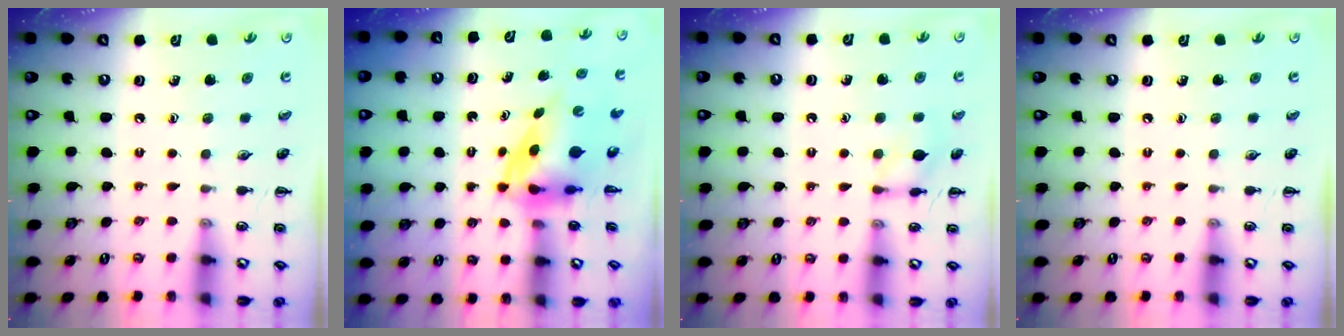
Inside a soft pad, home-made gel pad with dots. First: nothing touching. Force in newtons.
{"total": 3.7, "press": 3.6, "slide": 0.9}
{"total": 7.4, "press": 7.4, "slide": 0.2}
{"total": 0.0}